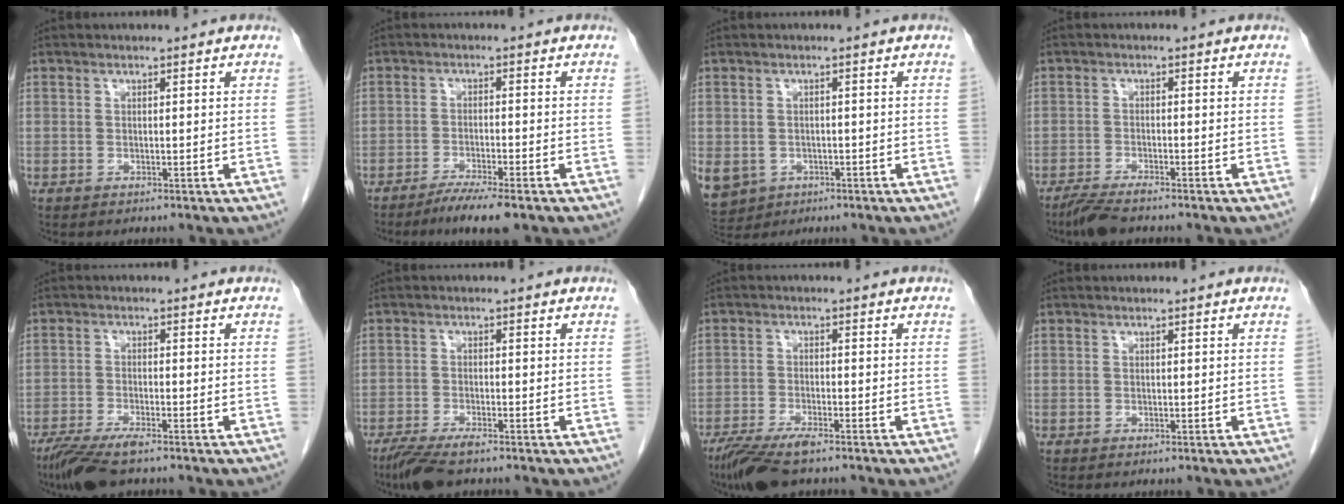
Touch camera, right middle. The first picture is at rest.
{"total": 5.4, "force": [-4.0, 0.1, 3.6], "torque": [-0.058, -0.012, -0.067]}
{"total": 12.4, "force": [-5.0, 10.2, 4.8], "torque": [-0.152, -0.008, -0.062]}
{"total": 3.8, "force": [-3.2, 0.2, 2.0], "torque": [-0.041, -0.011, -0.061]}
{"total": 6.5, "force": [-4.9, 1.0, 4.2], "torque": [-0.076, -0.016, -0.086]}
{"total": 5.3, "force": [-4.0, 0.9, 3.4], "torque": [-0.062, -0.012, -0.070]}
{"total": 7.0, "force": [-5.2, 1.2, 4.5], "torque": [-0.081, -0.017, -0.092]}
{"total": 0.0}